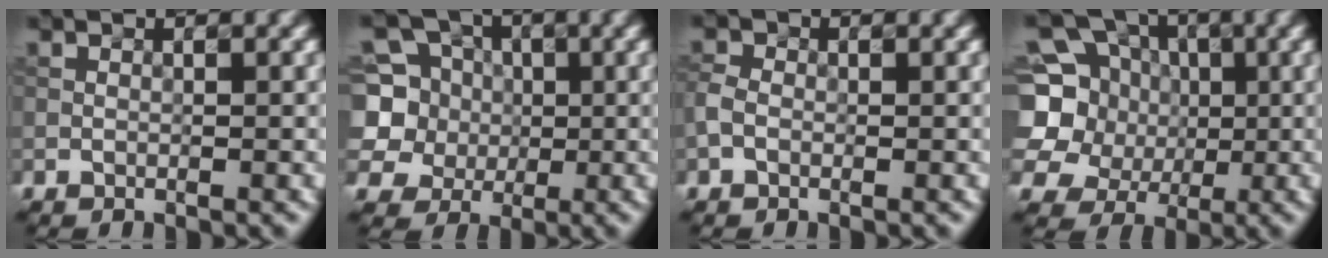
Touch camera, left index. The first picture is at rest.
{"total": 7.9, "force": [1.1, 7.2, 3.0], "torque": [-0.077, 0.033, -0.008]}
{"total": 1.4, "force": [-0.5, 1.1, 0.8], "torque": [-0.017, 0.004, -0.015]}
{"total": 10.6, "force": [1.6, 9.5, 4.3], "torque": [-0.123, 0.027, 0.002]}